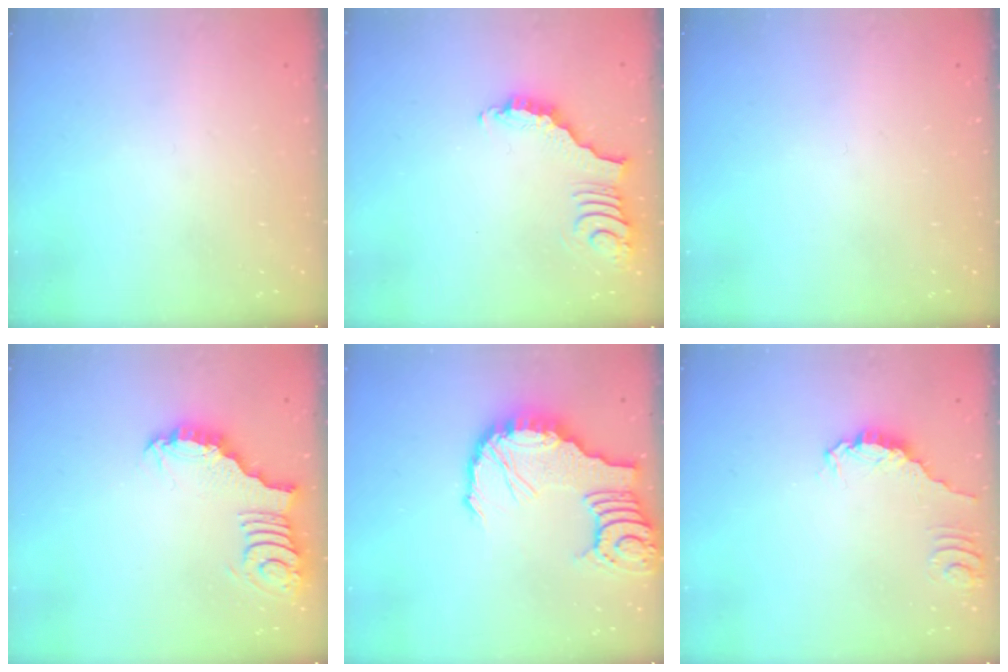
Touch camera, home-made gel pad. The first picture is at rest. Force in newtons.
{"total": 3.8, "press": 3.7, "slide": 0.7}
{"total": 0.0}
{"total": 2.4, "press": 2.4, "slide": 0.3}
{"total": 14.7, "press": 14.6, "slide": 1.5}
{"total": 0.0}